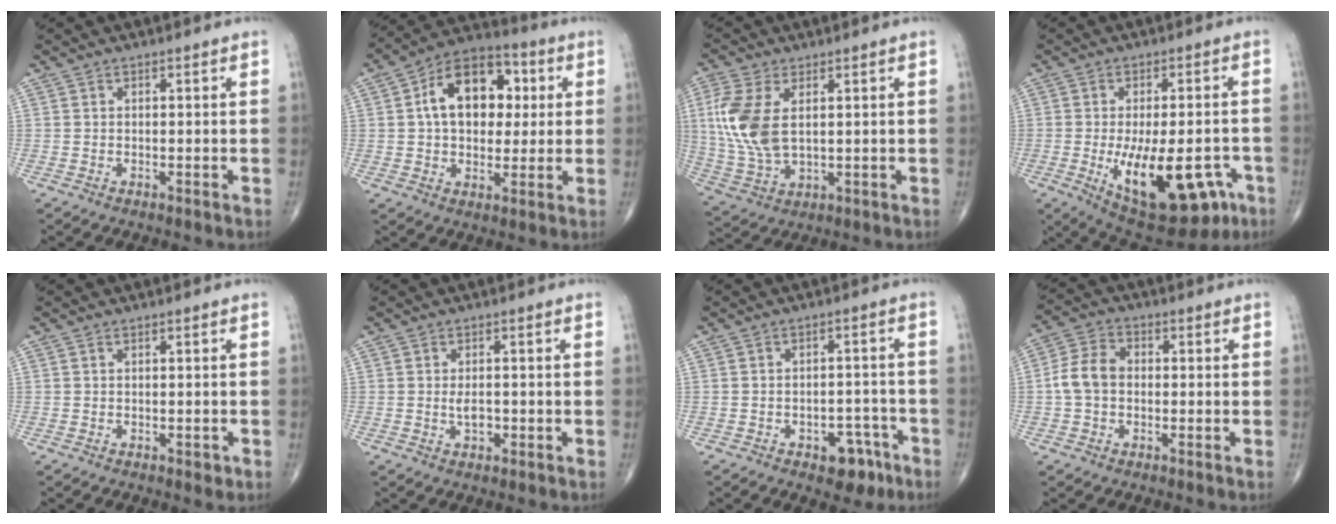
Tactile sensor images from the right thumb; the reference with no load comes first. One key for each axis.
{"total": 16.0, "fx": 3.1, "fy": 10.5, "fz": 11.6, "tx": -0.142, "ty": 0.015, "tz": 0.040}
{"total": 12.0, "fx": 2.4, "fy": 6.6, "fz": 9.8, "tx": -0.226, "ty": -0.007, "tz": 0.054}
{"total": 19.1, "fx": -6.7, "fy": 8.7, "fz": 15.6, "tx": -0.213, "ty": 0.006, "tz": -0.075}
{"total": 1.3, "fx": -0.3, "fy": 0.7, "fz": 1.1, "tx": -0.011, "ty": 0.001, "tz": -0.001}
{"total": 2.6, "fx": -0.4, "fy": 1.4, "fz": 2.1, "tx": -0.033, "ty": 0.000, "tz": -0.005}
{"total": 6.7, "fx": -3.8, "fy": 3.9, "fz": 3.9, "tx": -0.023, "ty": 0.031, "tz": -0.047}
{"total": 6.9, "fx": -0.5, "fy": 5.2, "fz": 4.5, "tx": -0.085, "ty": 0.023, "tz": -0.020}